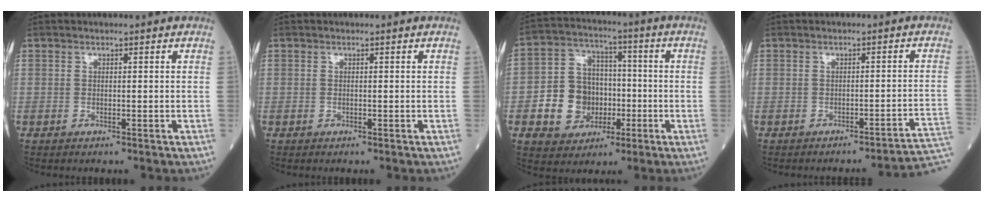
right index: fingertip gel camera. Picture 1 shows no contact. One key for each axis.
{"total": 0.0}
{"total": 10.4, "fx": -2.5, "fy": 8.9, "fz": 4.7, "tx": -0.099, "ty": 0.030, "tz": -0.038}
{"total": 7.1, "fx": -6.4, "fy": -1.3, "fz": 2.8, "tx": -0.006, "ty": 0.007, "tz": -0.074}